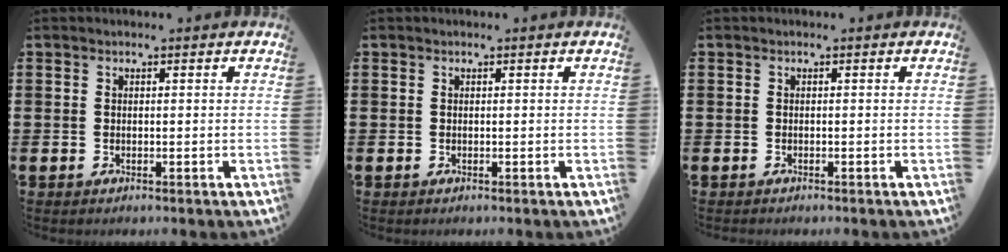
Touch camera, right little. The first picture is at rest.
{"total": 0.0}
{"total": 0.0}